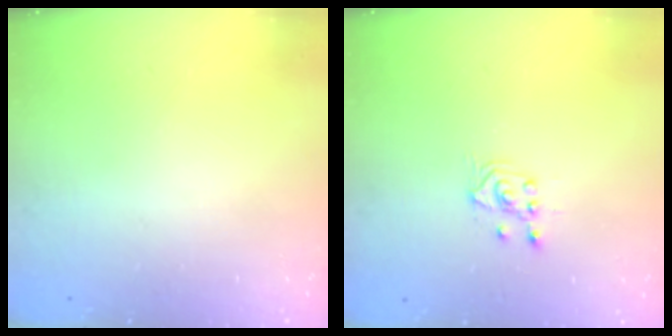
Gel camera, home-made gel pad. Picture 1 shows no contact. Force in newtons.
{"total": 2.5, "press": 2.4, "slide": 0.7}